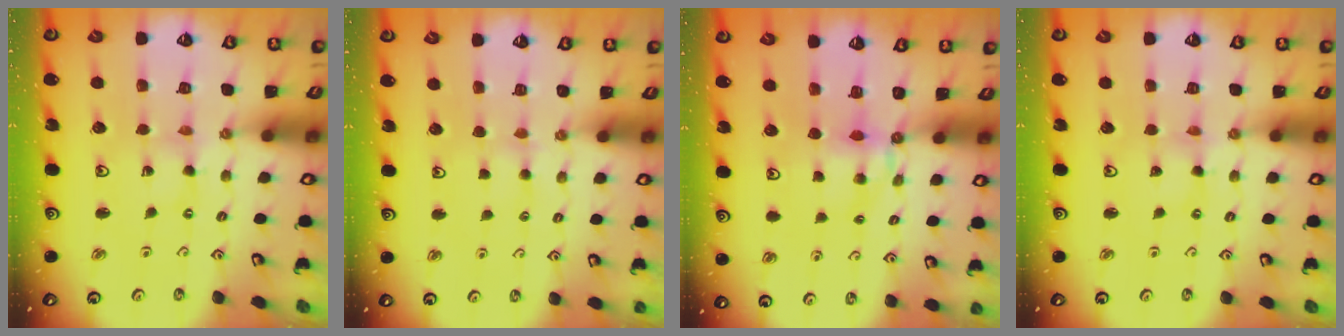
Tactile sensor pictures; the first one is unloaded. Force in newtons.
{"total": 3.0, "press": 3.0, "slide": 0.4}
{"total": 5.2, "press": 5.2, "slide": 0.6}
{"total": 1.4, "press": 1.4, "slide": 0.2}